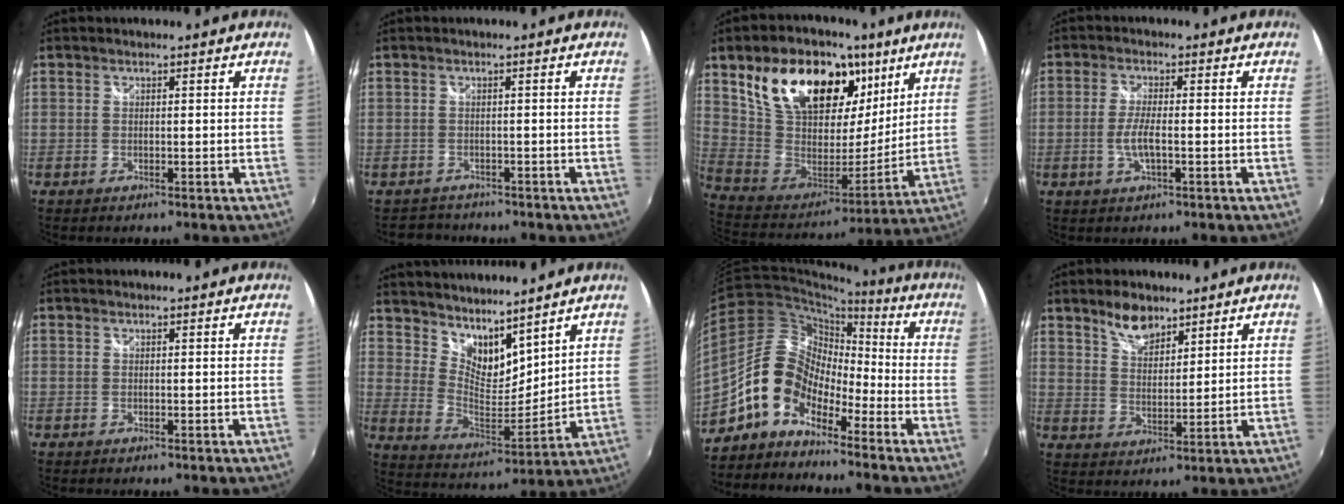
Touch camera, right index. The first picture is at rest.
{"total": 2.9, "force": [-2.4, 1.7, -0.3], "torque": [-0.005, 0.005, -0.040]}
{"total": 27.3, "force": [14.3, 15.8, 17.0], "torque": [-0.326, 0.049, 0.264]}
{"total": 4.2, "force": [-1.2, 0.9, 3.9], "torque": [-0.082, -0.004, -0.023]}
{"total": 0.0}
{"total": 11.8, "force": [9.7, 4.4, 5.2], "torque": [-0.089, -0.006, 0.184]}
{"total": 10.7, "force": [-7.0, 6.3, 5.0], "torque": [-0.089, 0.032, -0.148]}
{"total": 6.3, "force": [4.8, 2.8, 2.9], "torque": [-0.043, 0.003, 0.088]}